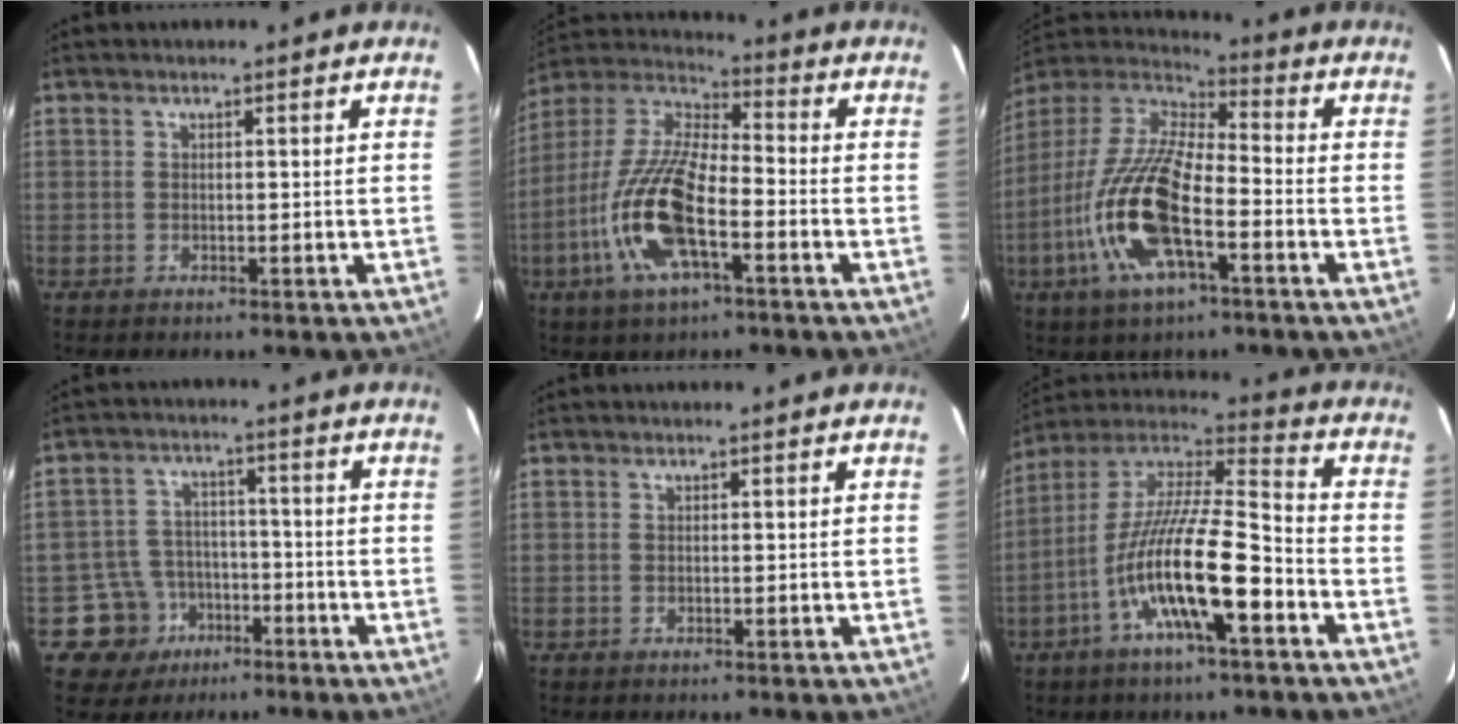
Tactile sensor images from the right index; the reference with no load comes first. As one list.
[{"total": 17.0, "force": [-6.2, 5.8, 14.7], "torque": [-0.311, -0.009, -0.128]}, {"total": 19.2, "force": [-7.2, 6.5, 16.6], "torque": [-0.345, -0.022, -0.147]}, {"total": 8.3, "force": [-4.5, 7.0, 0.1], "torque": [-0.024, 0.032, -0.065]}, {"total": 0.0}, {"total": 18.0, "force": [-7.7, 3.7, 15.9], "torque": [-0.292, -0.019, -0.149]}]